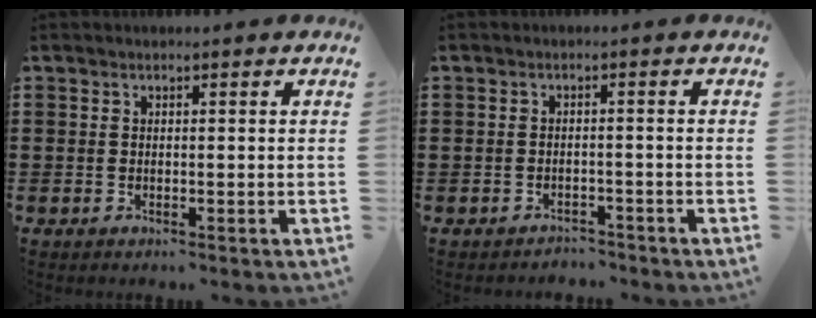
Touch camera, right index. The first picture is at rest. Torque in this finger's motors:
{"motor_torque": [-0.95, 0.62, -1.05, -0.21]}